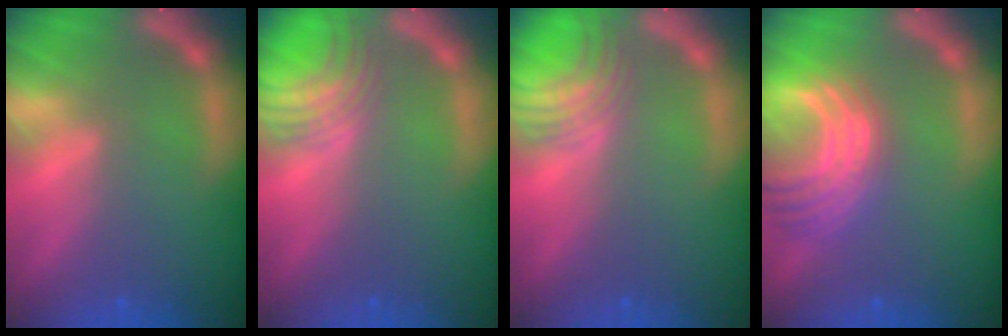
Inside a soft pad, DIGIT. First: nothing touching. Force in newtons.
{"total": 5.5}
{"total": 5.5}
{"total": 9.5}